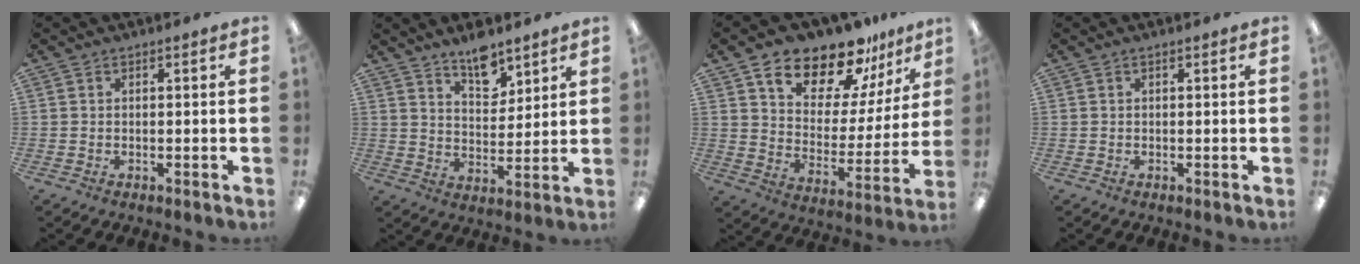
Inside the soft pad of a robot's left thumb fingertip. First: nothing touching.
{"total": 8.9, "force": [7.1, 3.9, 3.6], "torque": [-0.045, -0.046, 0.124]}
{"total": 16.1, "force": [13.8, 6.3, 5.5], "torque": [-0.099, -0.106, 0.245]}
{"total": 0.0}